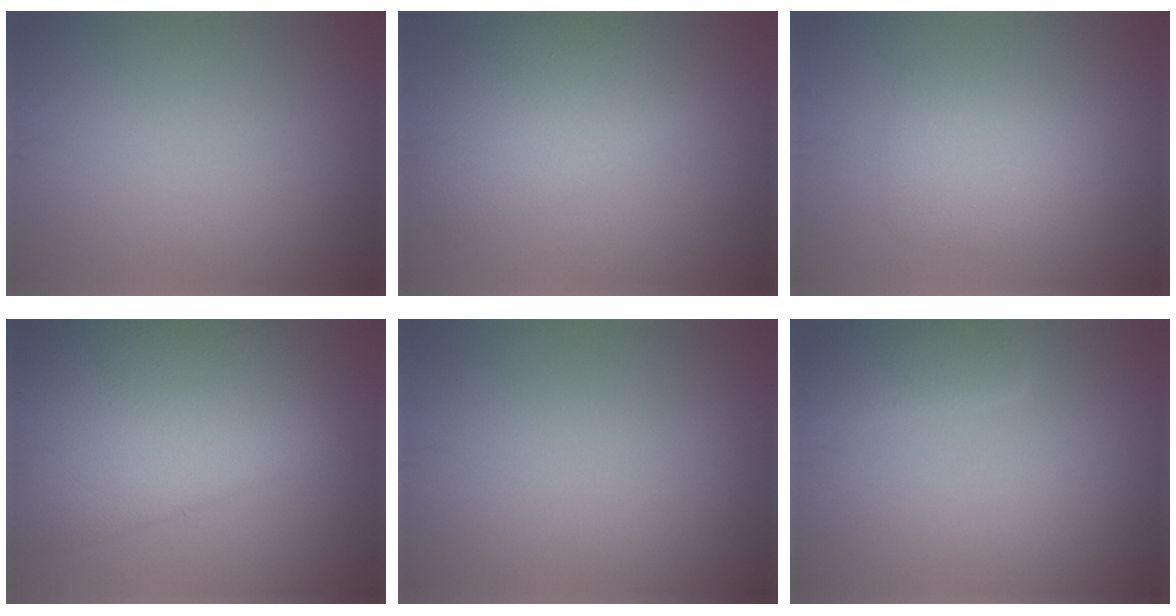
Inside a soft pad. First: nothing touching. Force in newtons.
{"total": 5.8, "press": 5.8, "slide": 0.1}
{"total": 2.9, "press": 2.9, "slide": 0.2}
{"total": 13.5, "press": 13.5, "slide": 0.4}
{"total": 0.0}
{"total": 2.5, "press": 2.5, "slide": 0.3}